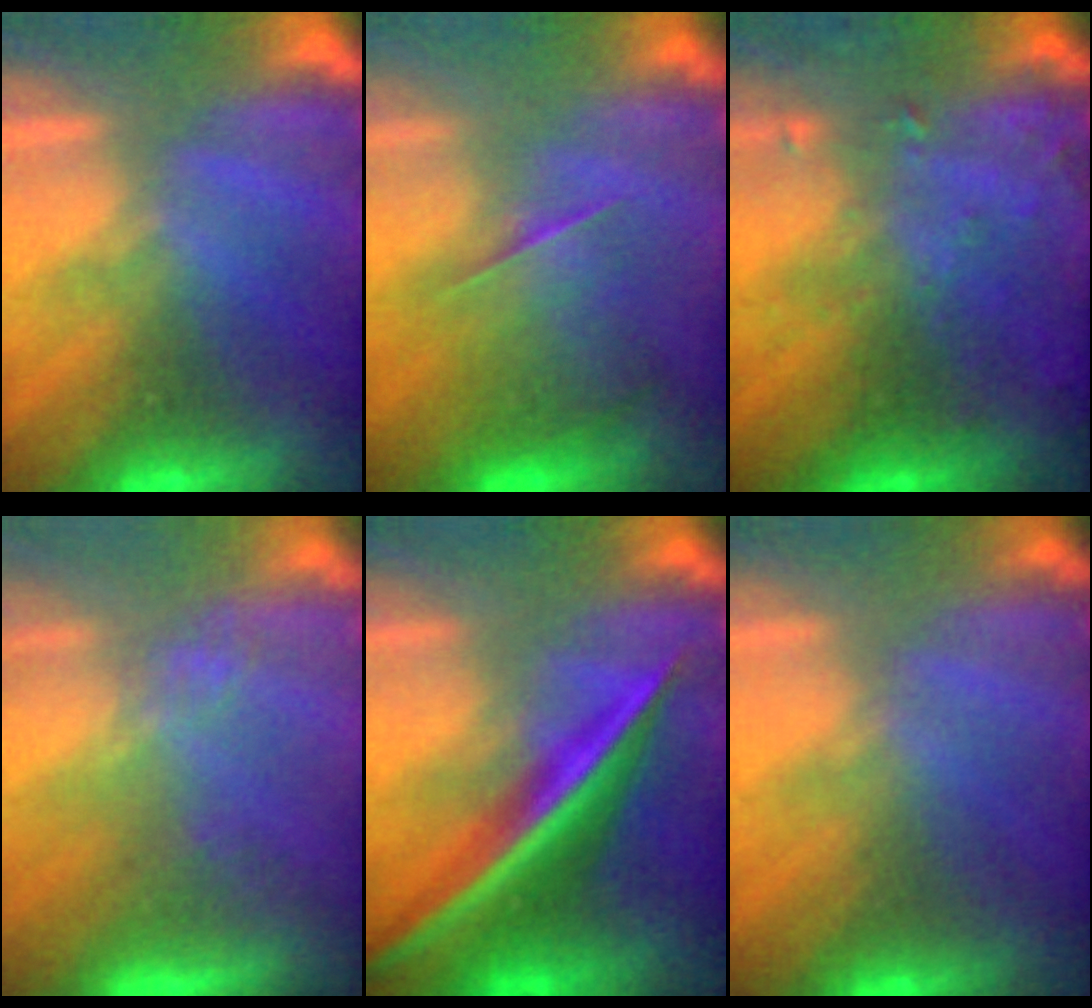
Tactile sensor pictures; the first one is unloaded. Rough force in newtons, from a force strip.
{"total": 2.1}
{"total": 8.6}
{"total": 2.9}
{"total": 2.6}
{"total": 1.6}